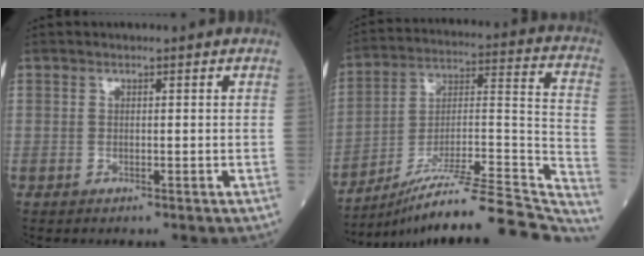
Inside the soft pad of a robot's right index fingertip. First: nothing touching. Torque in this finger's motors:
{"motor_torque": [-0.19, -0.36, 0.20, 0.07]}